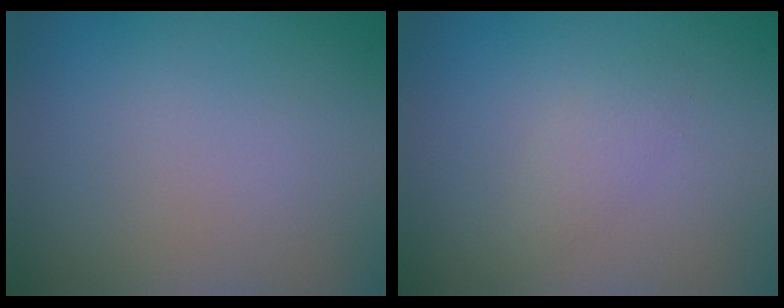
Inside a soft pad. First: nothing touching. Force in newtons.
{"total": 1.2, "press": 1.2, "slide": 0.1}